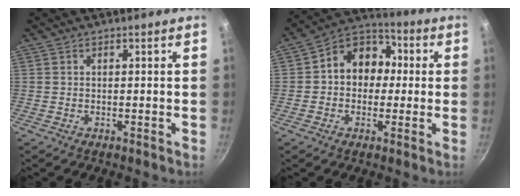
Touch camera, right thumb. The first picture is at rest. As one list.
[{"total": 11.5, "force": [0.5, 9.4, 6.6], "torque": [-0.053, 0.033, -0.012]}]